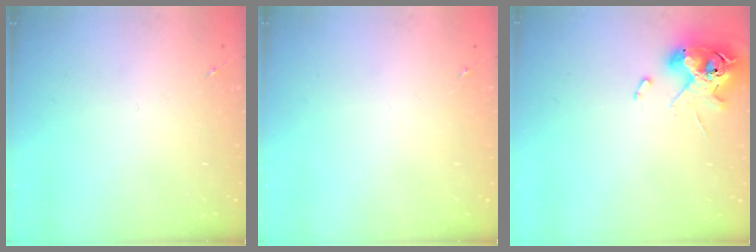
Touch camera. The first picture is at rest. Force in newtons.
{"total": 0.0}
{"total": 11.6, "press": 11.4, "slide": 2.0}